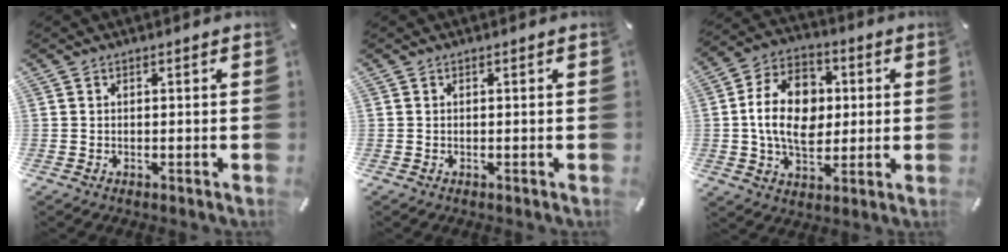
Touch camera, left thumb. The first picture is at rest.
{"total": 0.0}
{"total": 15.3, "force": [0.4, 11.3, 10.3], "torque": [-0.204, 0.018, 0.006]}